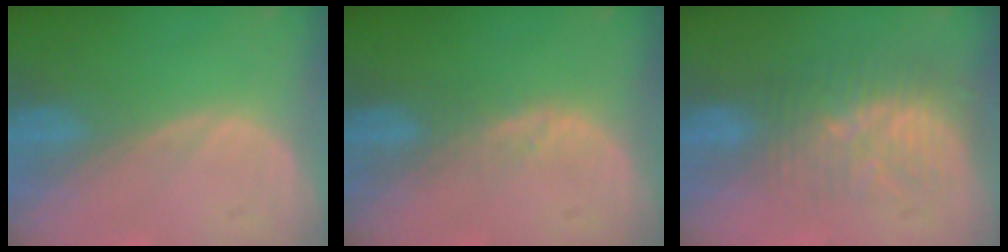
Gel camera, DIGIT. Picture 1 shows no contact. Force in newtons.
{"total": 1.7, "press": 1.7, "slide": 0.1}
{"total": 8.9, "press": 7.6, "slide": 4.7}